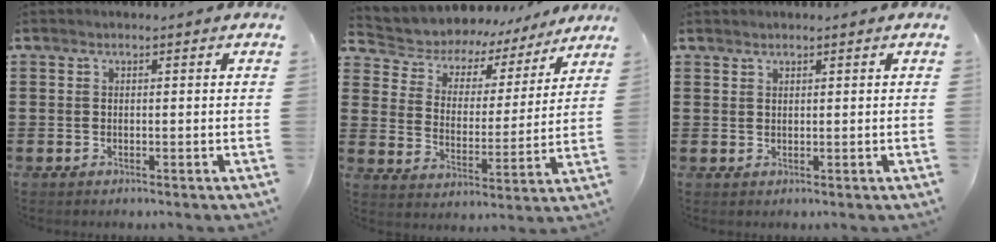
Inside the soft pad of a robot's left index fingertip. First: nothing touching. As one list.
[{"total": 5.2, "force": [4.9, 1.8, 0.2], "torque": [-0.038, -0.042, 0.079]}, {"total": 1.0, "force": [0.9, 0.3, 0.1], "torque": [-0.004, 0.001, 0.018]}]